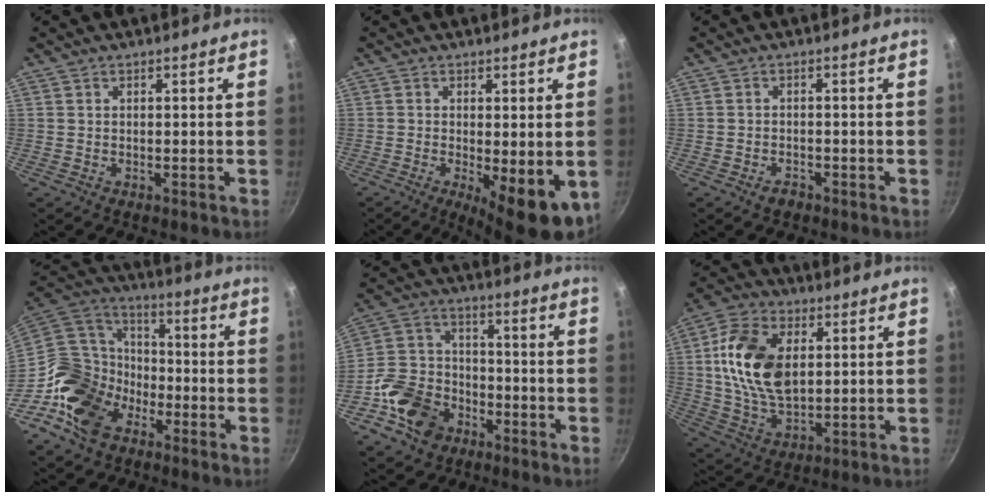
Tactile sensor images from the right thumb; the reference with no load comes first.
{"total": 10.0, "force": [-2.5, 3.3, 9.1], "torque": [-0.108, -0.010, -0.023]}
{"total": 2.2, "force": [-1.5, 1.3, 0.9], "torque": [-0.013, 0.016, -0.022]}
{"total": 17.3, "force": [-8.0, 12.6, 8.8], "torque": [-0.126, 0.062, -0.168]}
{"total": 14.1, "force": [-6.6, 10.5, 6.6], "torque": [-0.105, 0.048, -0.127]}
{"total": 16.9, "force": [2.9, 10.5, 12.9], "torque": [-0.225, -0.007, 0.053]}